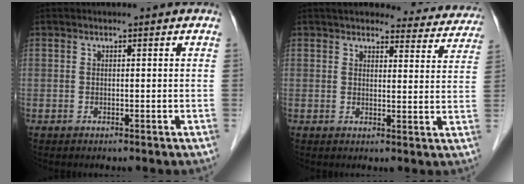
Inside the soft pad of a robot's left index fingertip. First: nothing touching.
{"total": 14.5, "force": [13.4, 4.0, 3.7], "torque": [-0.010, -0.004, 0.138]}